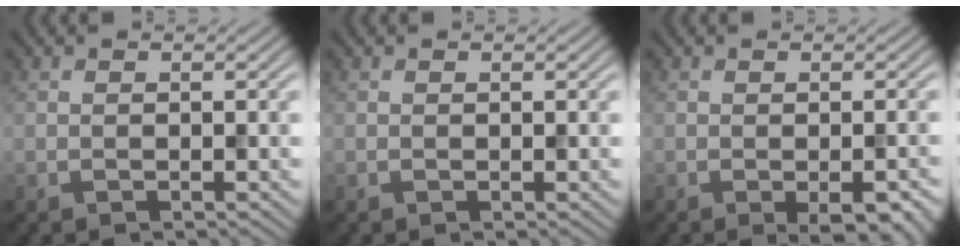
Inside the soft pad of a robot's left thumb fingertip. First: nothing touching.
{"total": 0.0}
{"total": 4.3, "force": [-2.1, 1.2, 3.6], "torque": [-0.054, -0.007, -0.019]}